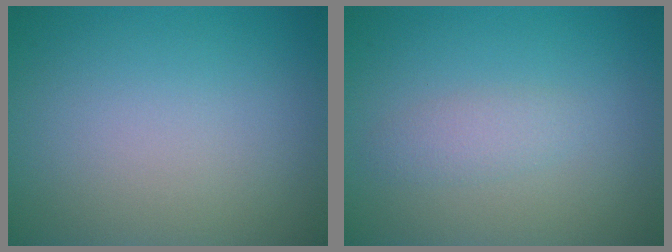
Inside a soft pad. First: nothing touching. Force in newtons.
{"total": 1.4, "press": 1.4, "slide": 0.1}